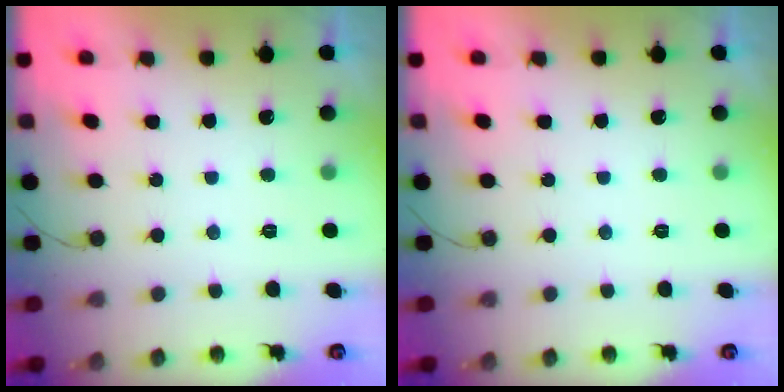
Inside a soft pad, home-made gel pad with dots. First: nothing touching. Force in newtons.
{"total": 0.0}